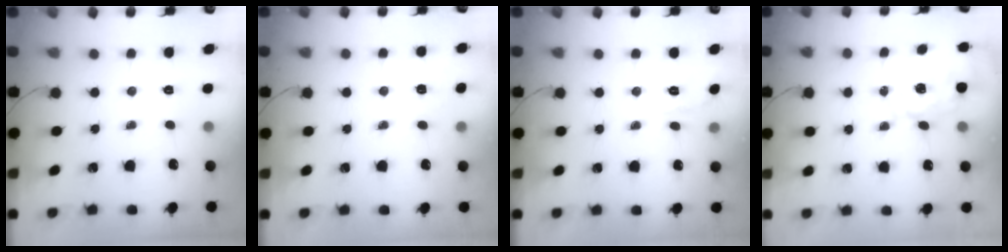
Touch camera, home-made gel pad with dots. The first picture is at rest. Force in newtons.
{"total": 1.6, "press": 0.2, "slide": 1.6}
{"total": 1.7, "press": 0.3, "slide": 1.6}
{"total": 8.2, "press": 8.2, "slide": 0.8}